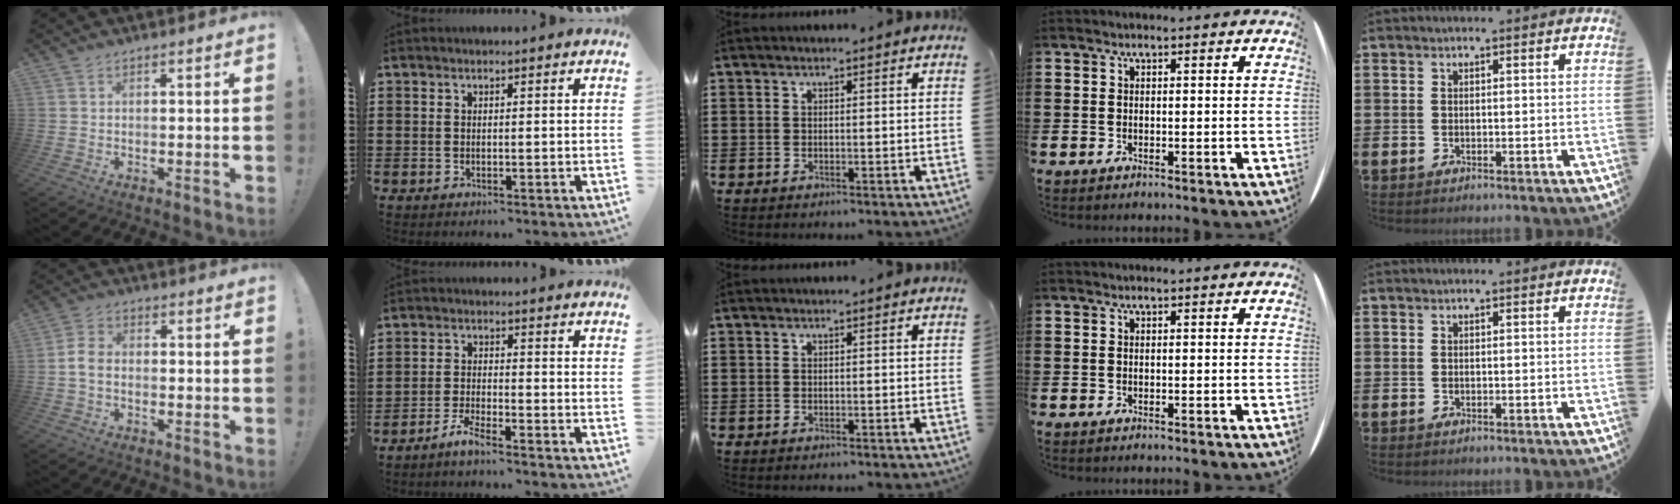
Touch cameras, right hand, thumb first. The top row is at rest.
{"thumb": {"total": 4.7, "force": [-0.9, 3.2, 3.4], "torque": [-0.069, 0.011, -0.015]}, "index": {"total": 3.0, "force": [-2.8, -0.2, 1.1], "torque": [-0.027, 0.003, -0.058]}}